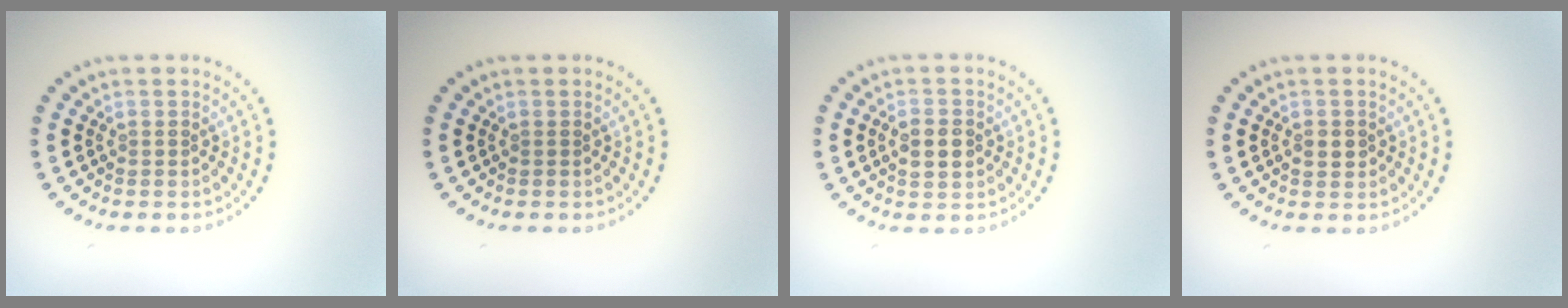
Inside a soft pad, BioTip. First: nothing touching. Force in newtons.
{"total": 0.0}
{"total": 2.7, "press": 2.7, "slide": 0.1}
{"total": 1.5, "press": 1.5, "slide": 0.1}